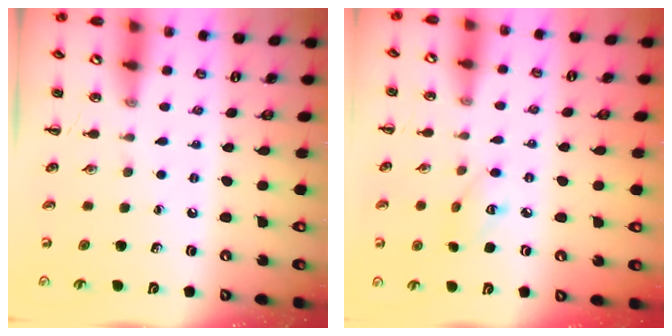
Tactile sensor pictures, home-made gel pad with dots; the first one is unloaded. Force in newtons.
{"total": 4.5, "press": 4.4, "slide": 0.9}